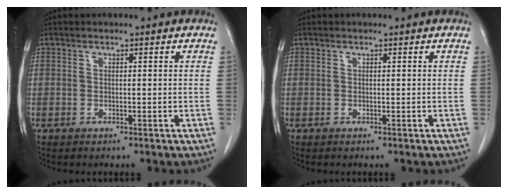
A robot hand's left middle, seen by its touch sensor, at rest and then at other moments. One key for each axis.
{"total": 0.0}